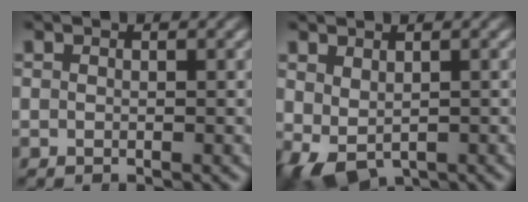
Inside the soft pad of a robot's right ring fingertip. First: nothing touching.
{"total": 5.1, "force": [-2.4, 3.8, 2.3], "torque": [-0.075, -0.037, -0.015]}